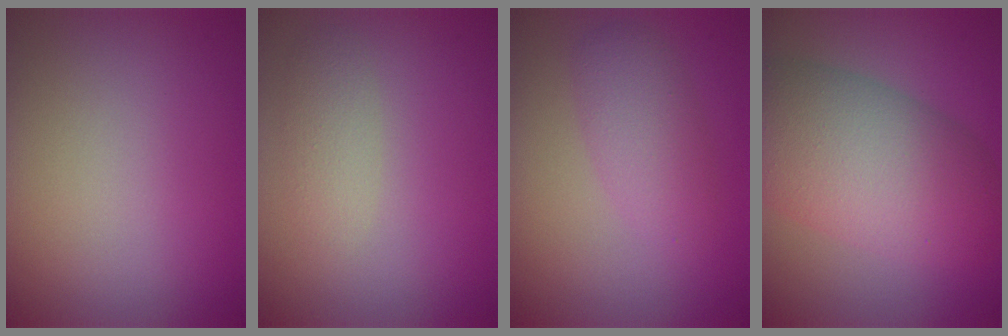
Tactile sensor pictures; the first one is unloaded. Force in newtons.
{"total": 1.8, "press": 1.8, "slide": 0.0}
{"total": 2.8, "press": 2.8, "slide": 0.1}
{"total": 9.6, "press": 9.6, "slide": 0.2}